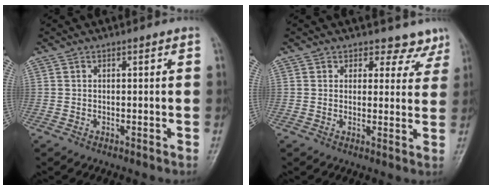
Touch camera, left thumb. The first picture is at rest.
{"total": 5.9, "force": [4.8, 3.6, 0.1], "torque": [0.041, -0.028, 0.042]}